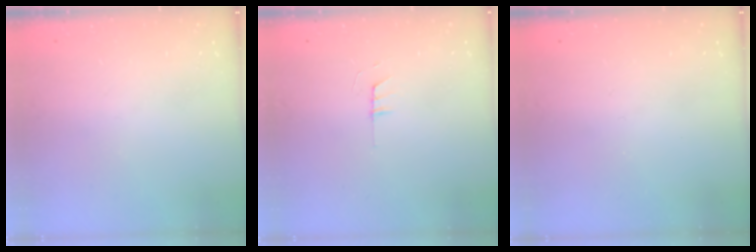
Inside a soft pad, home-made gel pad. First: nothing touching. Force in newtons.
{"total": 4.0, "press": 4.0, "slide": 0.4}
{"total": 0.0}